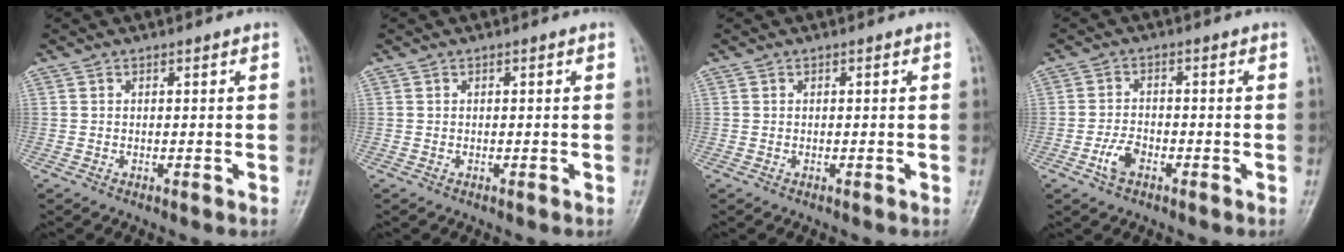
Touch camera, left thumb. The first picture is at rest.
{"total": 0.0}
{"total": 0.0}
{"total": 3.9, "force": [-1.9, 2.3, 2.5], "torque": [-0.047, 0.011, -0.037]}